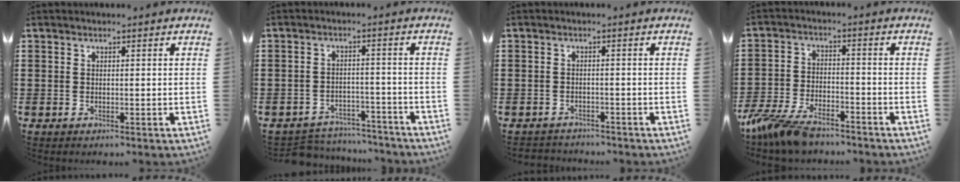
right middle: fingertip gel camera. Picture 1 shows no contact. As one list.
[{"total": 4.1, "force": [-4.0, 0.7, -0.1], "torque": [-0.005, 0.005, -0.087]}, {"total": 1.7, "force": [-1.7, 0.3, -0.2], "torque": [-0.002, 0.002, -0.039]}, {"total": 7.4, "force": [-6.1, 2.0, 3.6], "torque": [-0.093, -0.002, -0.120]}]